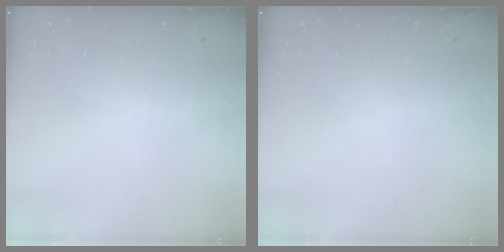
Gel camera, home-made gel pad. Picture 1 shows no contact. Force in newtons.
{"total": 0.0}